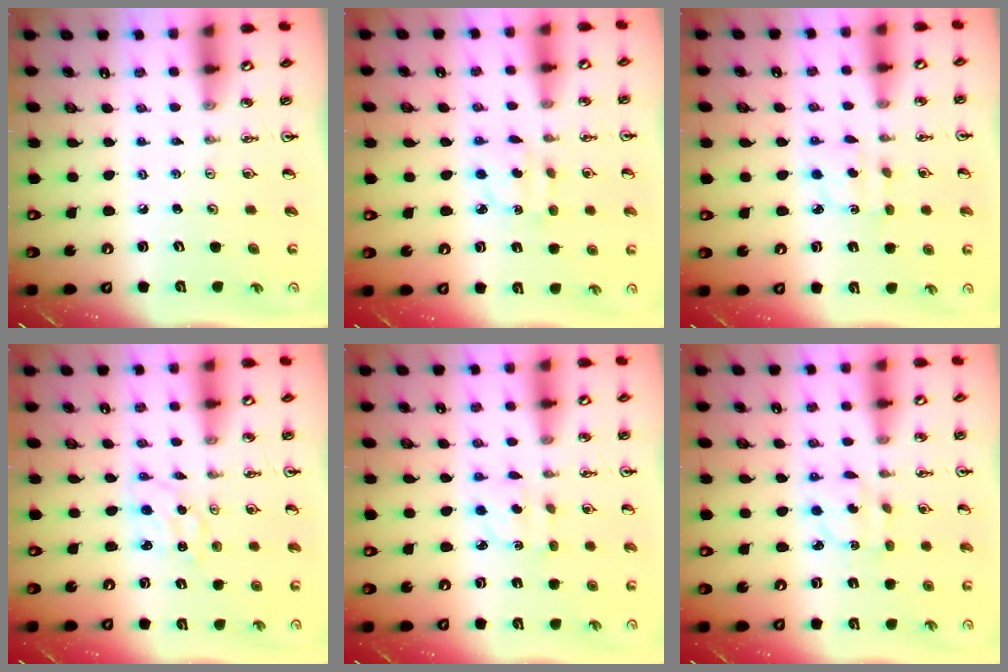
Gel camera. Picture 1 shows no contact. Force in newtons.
{"total": 3.9, "press": 3.9, "slide": 0.4}
{"total": 2.9, "press": 2.8, "slide": 0.7}
{"total": 1.2, "press": 1.2, "slide": 0.3}
{"total": 2.9, "press": 2.8, "slide": 0.8}
{"total": 3.7, "press": 3.7, "slide": 0.2}